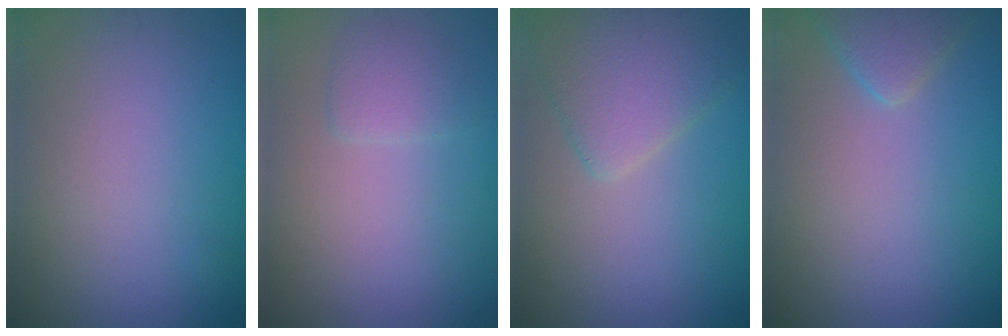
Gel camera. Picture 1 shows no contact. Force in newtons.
{"total": 1.7, "press": 1.6, "slide": 0.2}
{"total": 4.3, "press": 4.3, "slide": 0.2}
{"total": 2.5, "press": 2.5, "slide": 0.2}